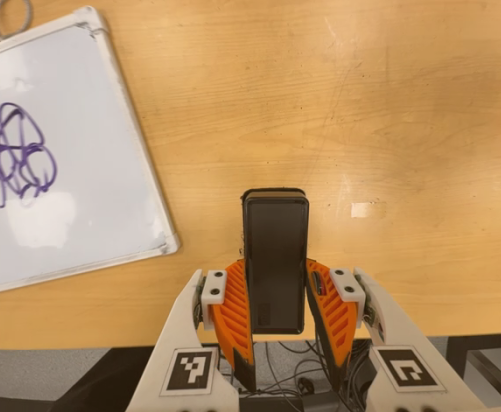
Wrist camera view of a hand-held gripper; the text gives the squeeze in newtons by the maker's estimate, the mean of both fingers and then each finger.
{"total": 5.4, "left": 3.7, "right": 7.0}